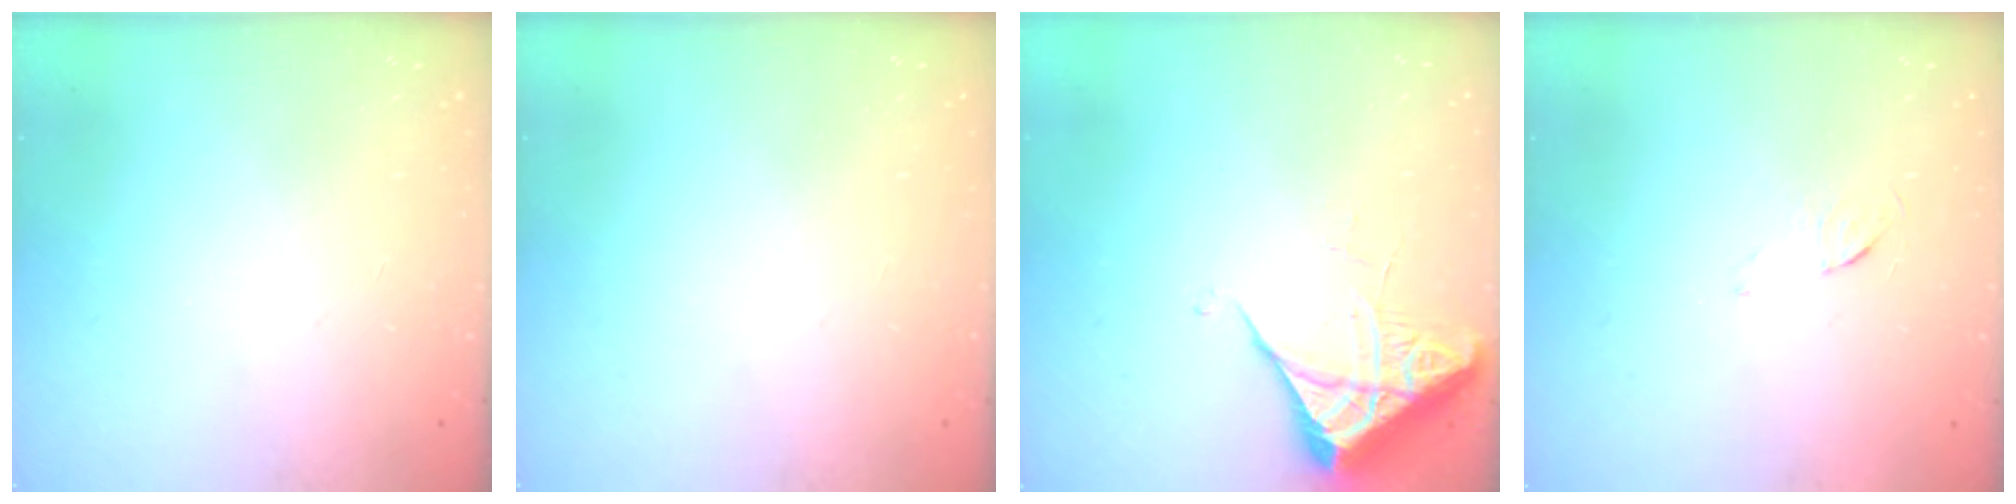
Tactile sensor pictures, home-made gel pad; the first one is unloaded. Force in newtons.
{"total": 0.0}
{"total": 5.4, "press": 5.4, "slide": 0.3}
{"total": 3.4, "press": 3.4, "slide": 0.3}